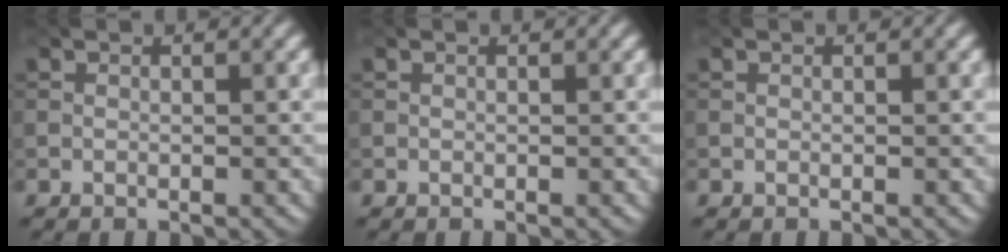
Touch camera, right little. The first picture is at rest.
{"total": 0.0}
{"total": 0.0}